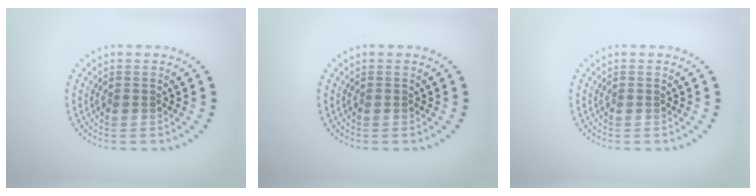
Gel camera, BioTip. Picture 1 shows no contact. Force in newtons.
{"total": 0.0}
{"total": 0.0}